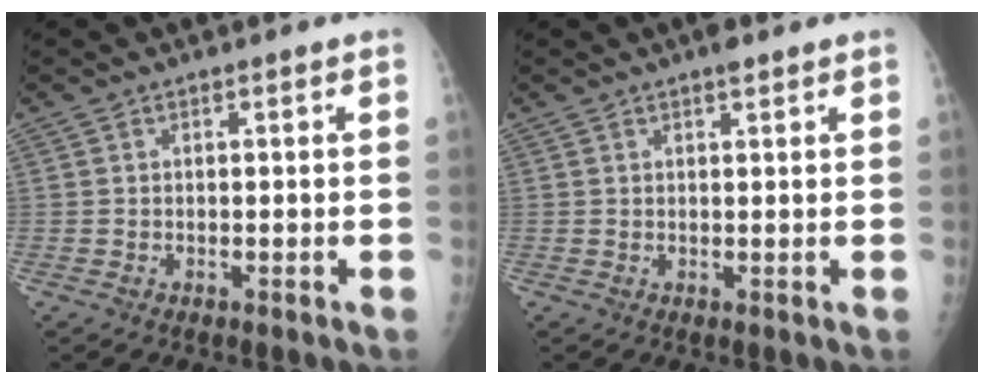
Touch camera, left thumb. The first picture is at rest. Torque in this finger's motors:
{"motor_torque": [3.17, 1.84, 0.39, -0.27, 0.01]}